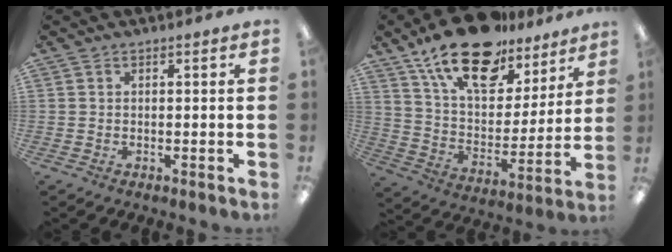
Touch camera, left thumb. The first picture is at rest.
{"total": 20.3, "force": [14.5, 9.4, 10.6], "torque": [-0.185, -0.087, 0.257]}